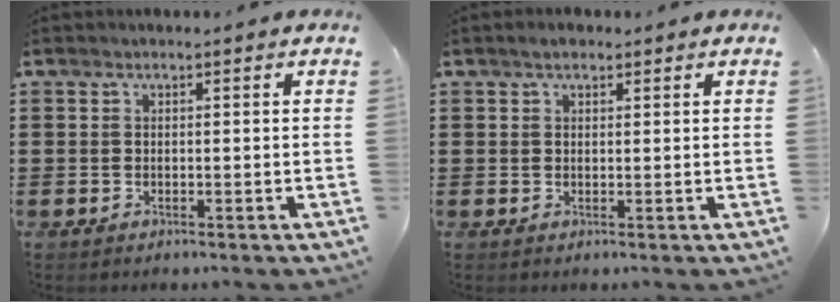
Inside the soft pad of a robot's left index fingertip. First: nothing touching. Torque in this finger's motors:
{"motor_torque": [0.77, -0.75, 0.01, 0.04]}